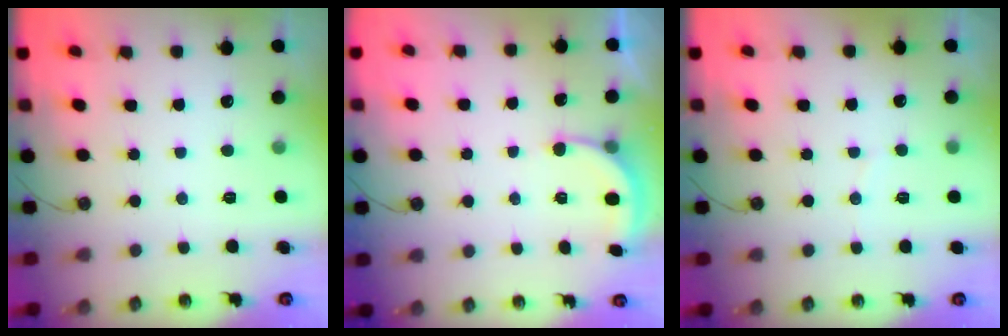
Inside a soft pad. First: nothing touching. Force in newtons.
{"total": 3.3, "press": 3.3, "slide": 0.6}
{"total": 1.8, "press": 1.5, "slide": 1.1}